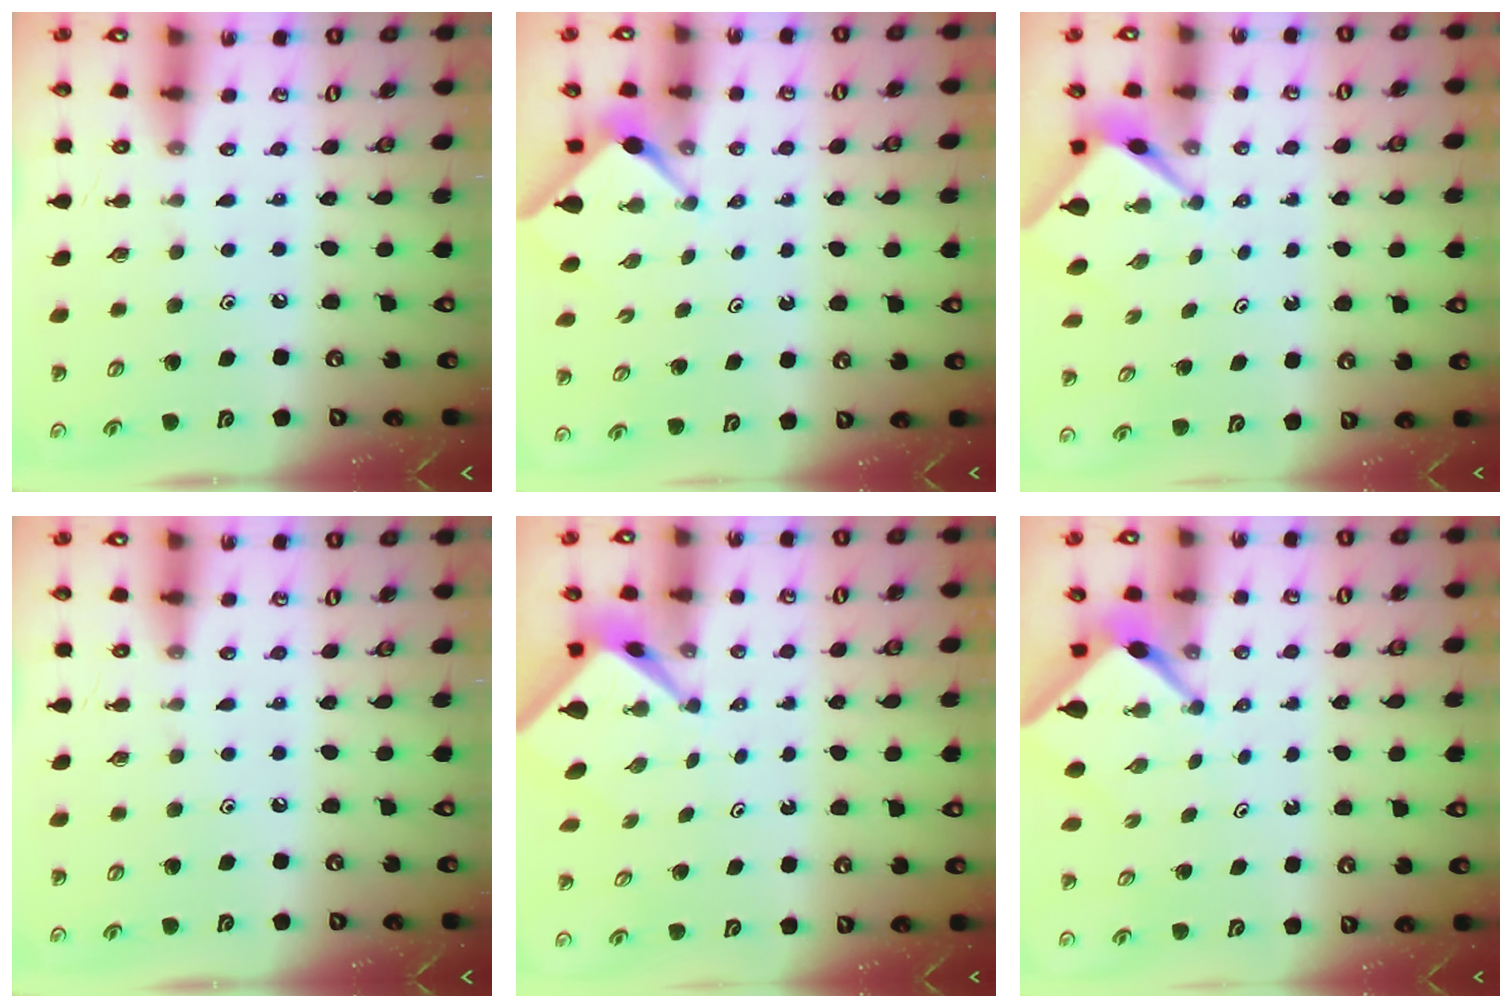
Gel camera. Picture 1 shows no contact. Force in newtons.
{"total": 2.9, "press": 2.9, "slide": 0.4}
{"total": 2.6, "press": 2.6, "slide": 0.1}
{"total": 0.0}
{"total": 3.3, "press": 3.3, "slide": 0.1}
{"total": 2.9, "press": 2.9, "slide": 0.4}